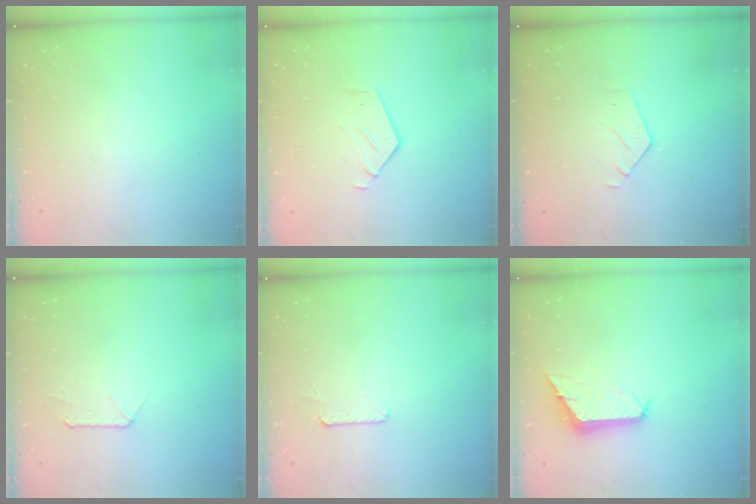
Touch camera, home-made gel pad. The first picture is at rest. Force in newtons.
{"total": 3.9, "press": 3.9, "slide": 0.2}
{"total": 3.6, "press": 3.6, "slide": 0.3}
{"total": 5.2, "press": 5.1, "slide": 0.4}
{"total": 5.9, "press": 5.8, "slide": 0.6}
{"total": 10.9, "press": 10.9, "slide": 0.3}